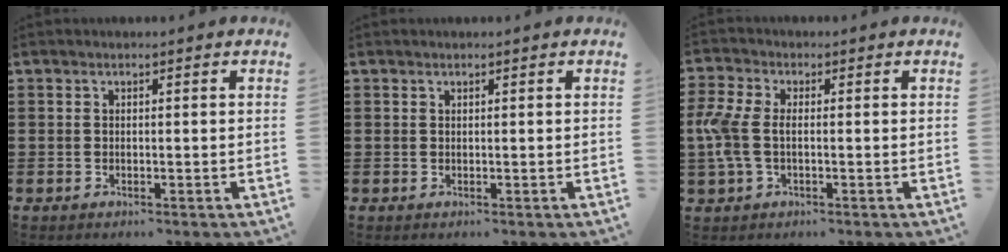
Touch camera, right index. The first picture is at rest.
{"total": 0.0}
{"total": 5.6, "force": [-0.6, 2.9, 4.8], "torque": [-0.136, -0.011, -0.023]}